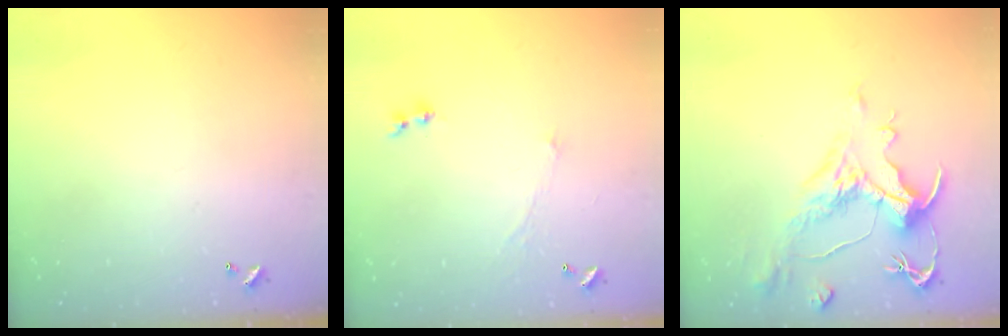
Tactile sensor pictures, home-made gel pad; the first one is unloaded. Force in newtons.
{"total": 1.2, "press": 0.7, "slide": 1.0}
{"total": 1.8, "press": 1.1, "slide": 1.4}